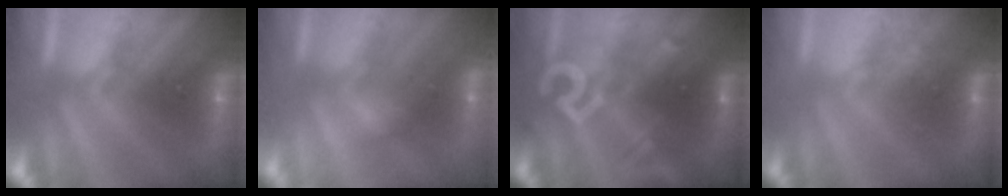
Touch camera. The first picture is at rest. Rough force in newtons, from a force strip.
{"total": 2.9}
{"total": 2.8}
{"total": 2.6}